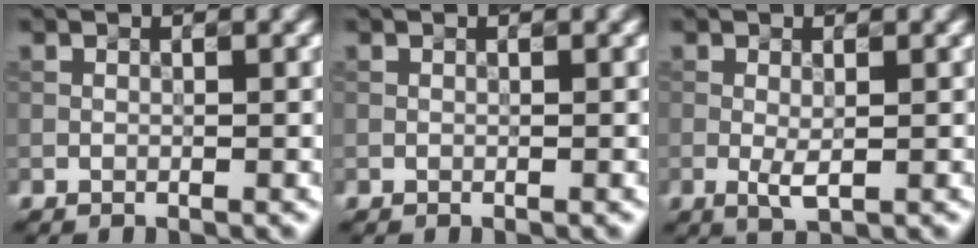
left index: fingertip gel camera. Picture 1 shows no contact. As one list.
[{"total": 0.0}, {"total": 1.7, "force": [-0.2, 0.5, 1.7], "torque": [-0.034, -0.005, -0.004]}]